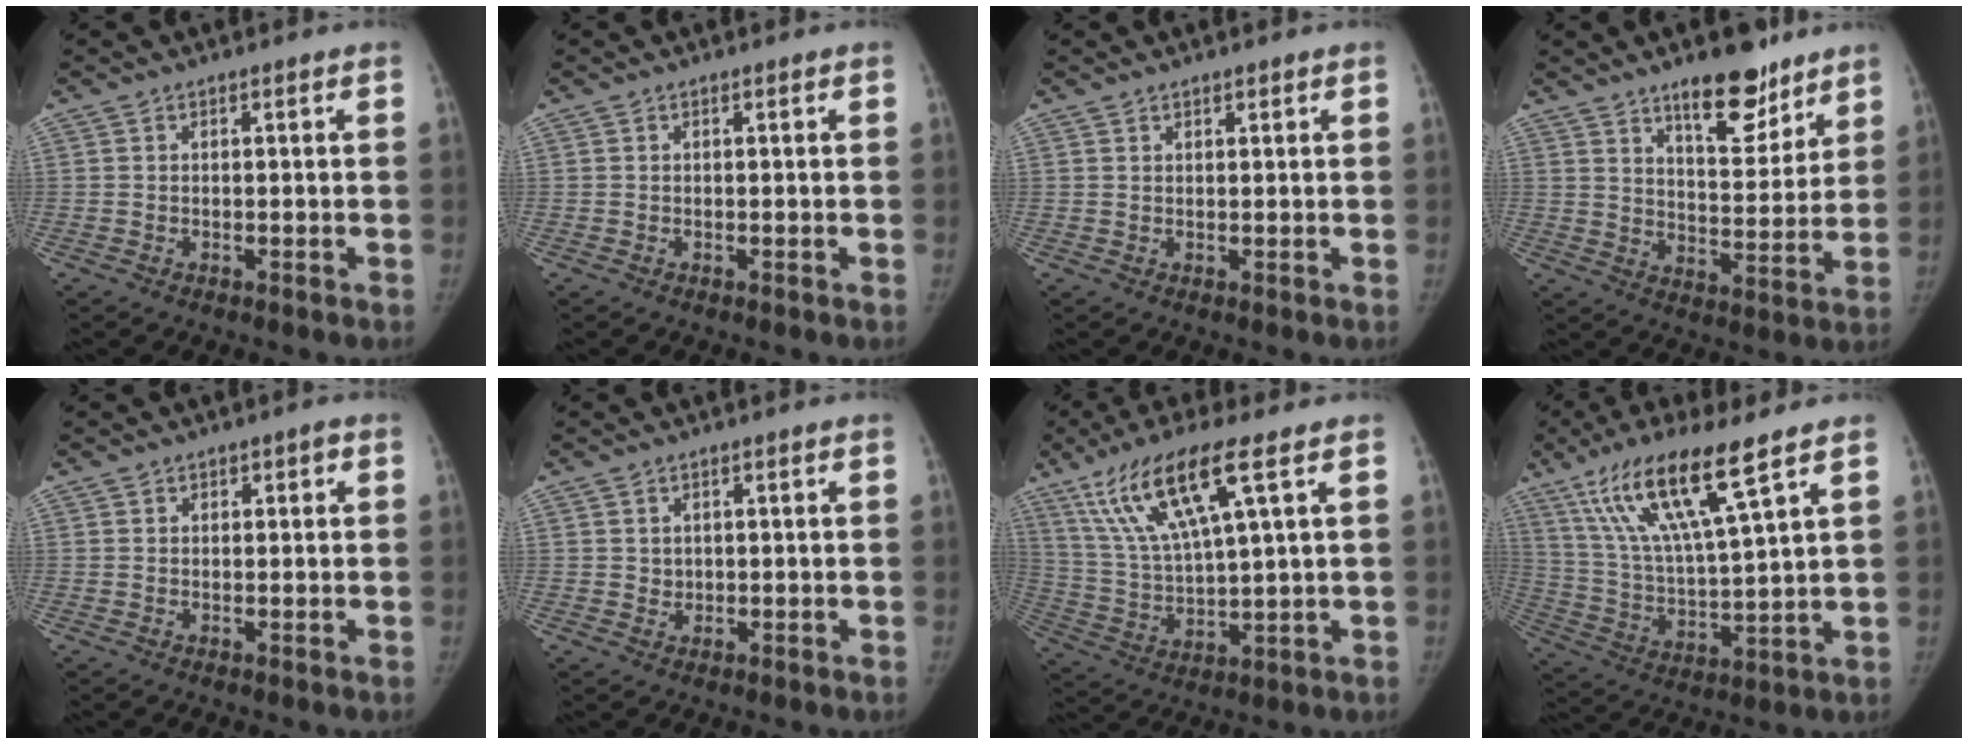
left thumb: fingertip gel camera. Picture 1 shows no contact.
{"total": 0.0}
{"total": 1.1, "force": [0.9, 0.5, 0.4], "torque": [0.000, -0.004, 0.012]}
{"total": 13.1, "force": [9.3, 5.2, 7.7], "torque": [-0.073, -0.064, 0.145]}
{"total": 1.8, "force": [0.7, 1.3, 1.1], "torque": [-0.003, 0.000, 0.007]}
{"total": 1.5, "force": [0.5, 1.3, 0.3], "torque": [0.002, -0.003, 0.009]}
{"total": 15.3, "force": [7.8, 2.7, 12.9], "torque": [-0.271, -0.020, 0.158]}
{"total": 17.2, "force": [10.2, 2.6, 13.6], "torque": [-0.265, -0.036, 0.200]}